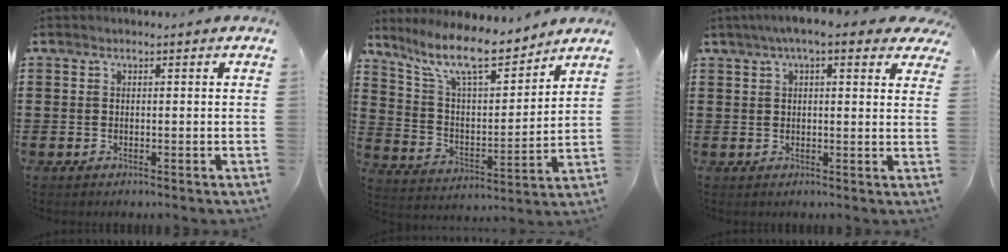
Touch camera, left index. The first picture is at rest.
{"total": 12.3, "force": [10.0, 2.7, 6.6], "torque": [-0.158, -0.052, 0.174]}
{"total": 5.4, "force": [3.8, 0.7, 3.8], "torque": [-0.076, 0.002, 0.063]}